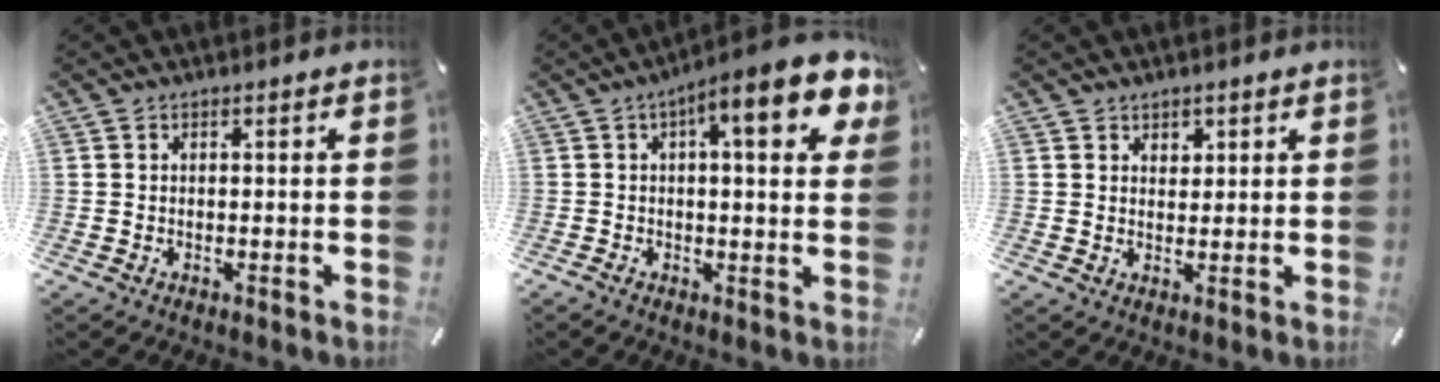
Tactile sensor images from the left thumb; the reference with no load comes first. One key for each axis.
{"total": 13.0, "fx": 5.3, "fy": 3.3, "fz": 11.4, "tx": -0.150, "ty": -0.031, "tz": 0.078}
{"total": 2.2, "fx": 1.3, "fy": 1.8, "fz": 0.3, "tx": 0.009, "ty": -0.004, "tz": 0.020}